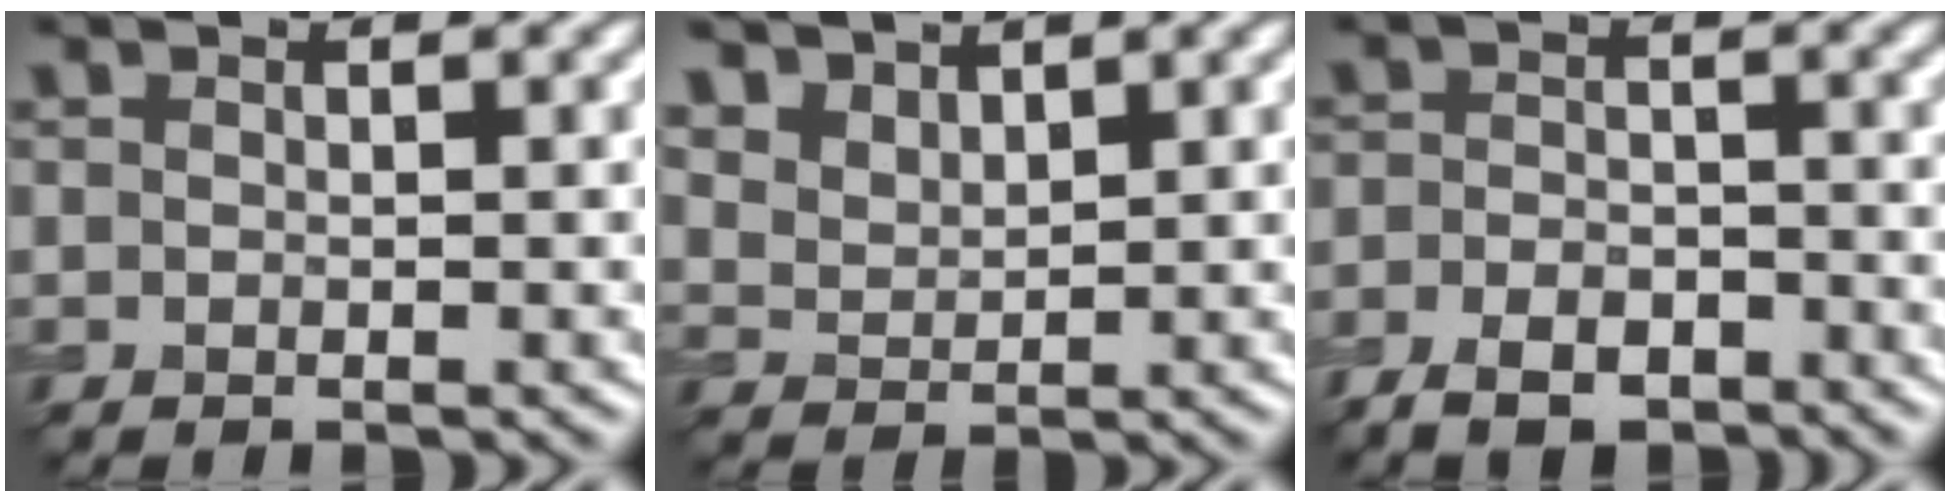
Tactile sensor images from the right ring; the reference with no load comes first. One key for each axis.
{"total": 4.2, "fx": 3.3, "fy": 2.1, "fz": 1.4, "tx": -0.050, "ty": -0.003, "tz": 0.077}
{"total": 5.2, "fx": -3.9, "fy": 2.3, "fz": 2.6, "tx": -0.037, "ty": -0.008, "tz": -0.071}